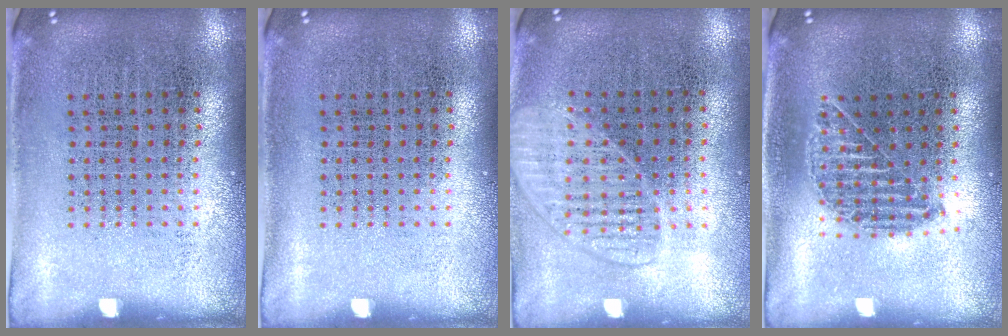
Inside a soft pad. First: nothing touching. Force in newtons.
{"total": 0.0}
{"total": 1.5, "press": 1.4, "slide": 0.5}
{"total": 1.0, "press": 0.9, "slide": 0.3}